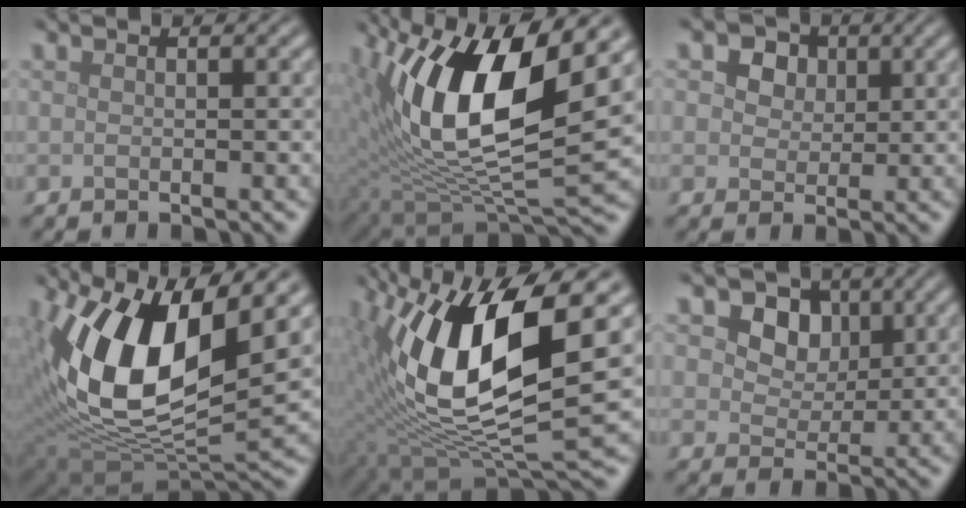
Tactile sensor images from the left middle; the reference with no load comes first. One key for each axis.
{"total": 14.2, "fx": 4.4, "fy": 5.1, "fz": 12.5, "tx": -0.225, "ty": 0.002, "tz": 0.076}
{"total": 7.1, "fx": 3.8, "fy": 4.9, "fz": 3.5, "tx": -0.061, "ty": 0.015, "tz": 0.037}
{"total": 14.4, "fx": 3.9, "fy": 6.9, "fz": 12.0, "tx": -0.228, "ty": -0.002, "tz": 0.066}
{"total": 13.8, "fx": 2.8, "fy": 5.1, "fz": 12.5, "tx": -0.238, "ty": -0.009, "tz": 0.054}
{"total": 6.9, "fx": 3.3, "fy": 5.1, "fz": 3.3, "tx": -0.076, "ty": -0.003, "tz": 0.058}